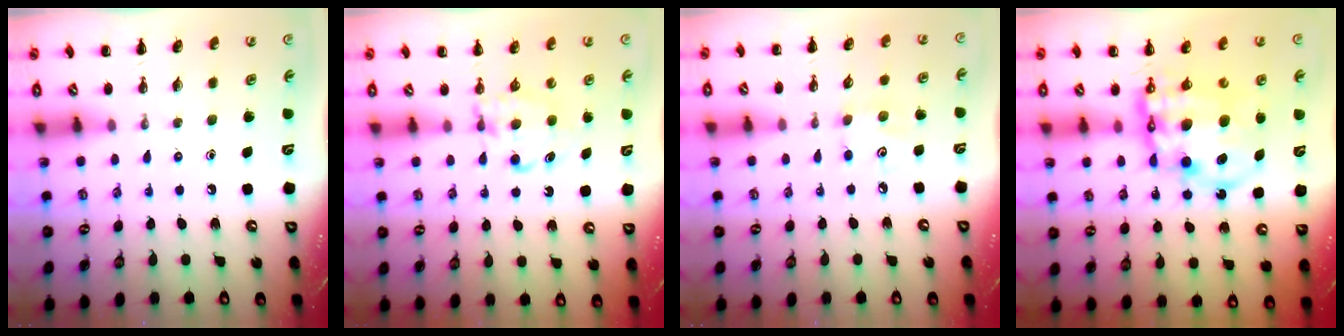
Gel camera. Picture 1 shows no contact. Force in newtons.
{"total": 6.0, "press": 5.9, "slide": 0.9}
{"total": 3.8, "press": 3.8, "slide": 0.7}
{"total": 14.3, "press": 13.8, "slide": 3.4}